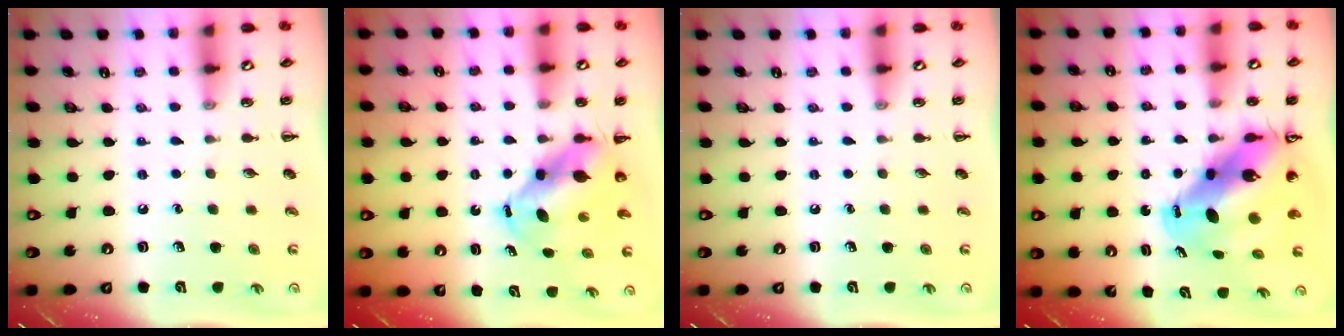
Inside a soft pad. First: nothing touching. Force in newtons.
{"total": 7.0, "press": 6.8, "slide": 1.7}
{"total": 0.0}
{"total": 13.6, "press": 13.1, "slide": 3.7}